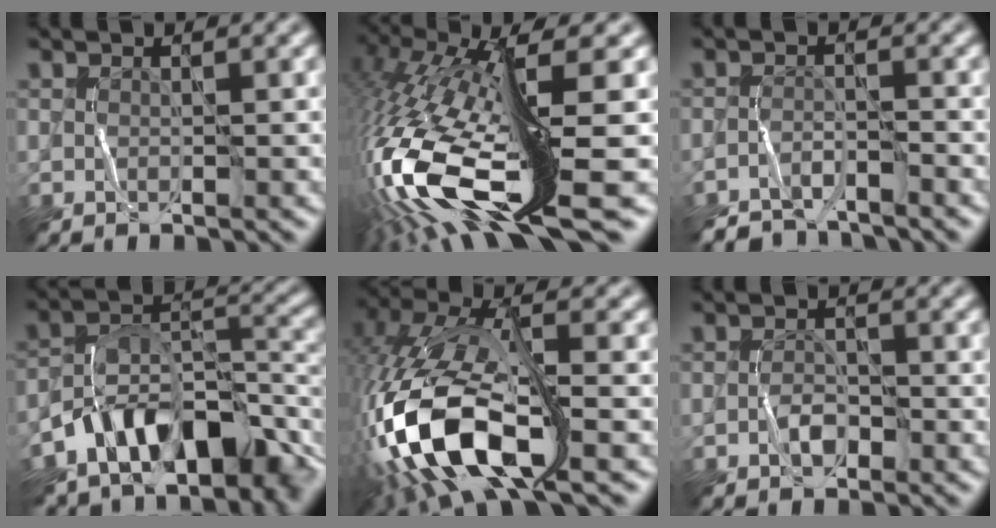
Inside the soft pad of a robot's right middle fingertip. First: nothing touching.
{"total": 16.3, "force": [-4.3, 4.4, 15.1], "torque": [-0.332, -0.018, -0.066]}
{"total": 3.1, "force": [-3.1, 0.5, 0.4], "torque": [-0.006, 0.000, -0.058]}
{"total": 11.8, "force": [-7.2, 6.7, 6.4], "torque": [-0.094, 0.011, -0.124]}
{"total": 14.5, "force": [-4.6, 6.3, 12.2], "torque": [-0.264, -0.004, -0.096]}
{"total": 1.6, "force": [-0.9, 0.9, 1.0], "torque": [-0.017, 0.005, -0.018]}